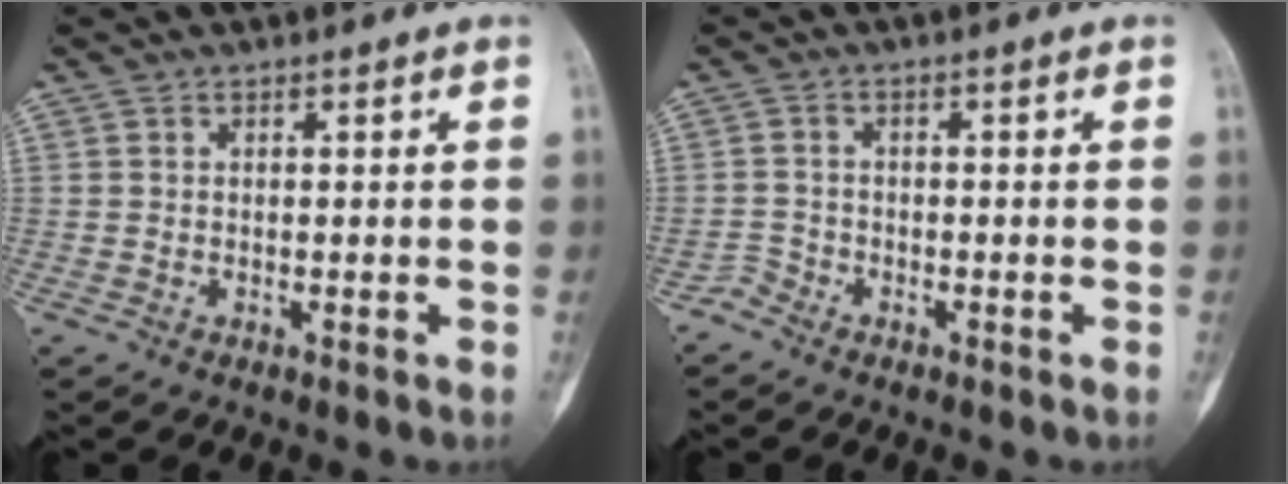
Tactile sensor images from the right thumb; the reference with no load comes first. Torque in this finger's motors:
{"motor_torque": [0.47, -0.21, 0.24, -0.70, 0.01]}